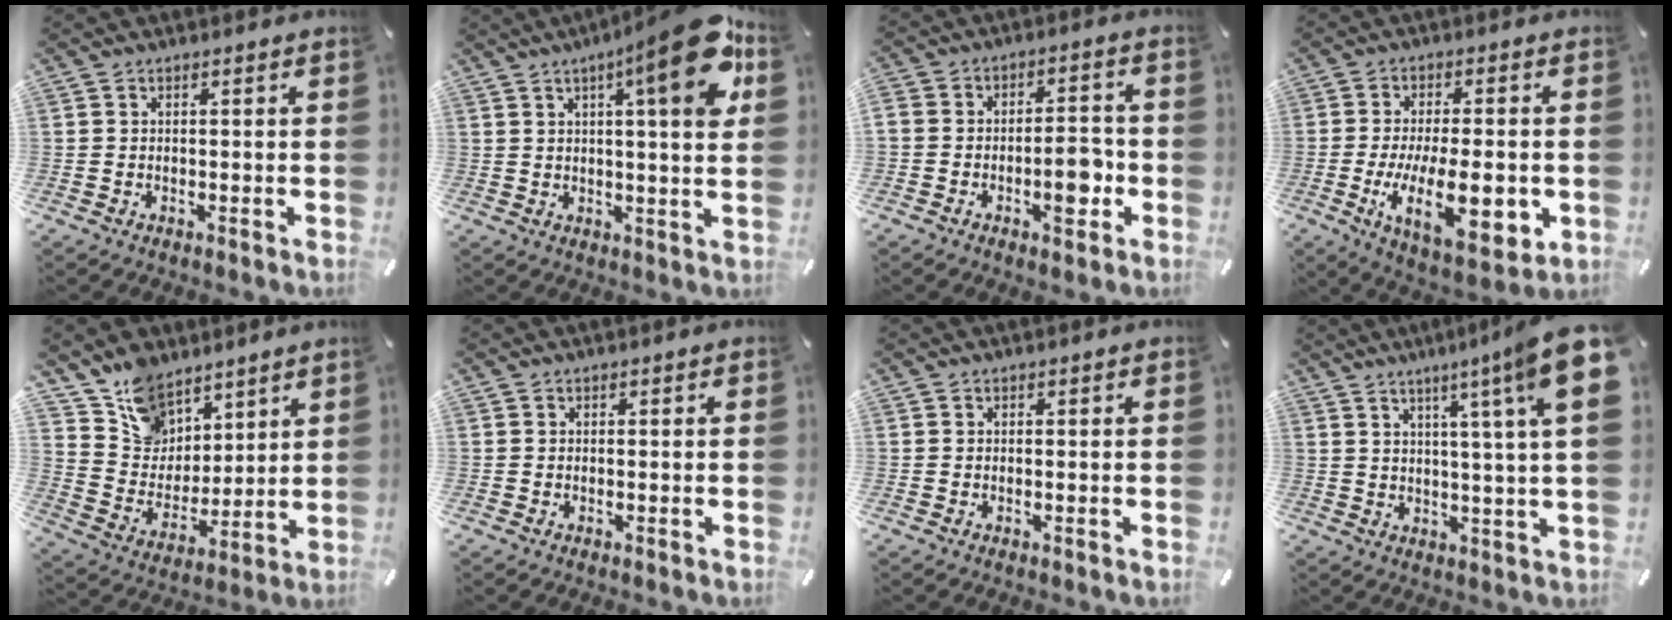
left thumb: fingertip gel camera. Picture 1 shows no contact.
{"total": 17.1, "force": [7.2, 2.8, 15.2], "torque": [-0.210, -0.038, 0.097]}
{"total": 8.3, "force": [-3.3, 4.4, 6.2], "torque": [-0.083, 0.021, -0.052]}
{"total": 18.2, "force": [-3.6, 7.2, 16.4], "torque": [-0.290, -0.013, -0.045]}
{"total": 12.0, "force": [9.2, 7.6, 0.8], "torque": [-0.040, -0.082, 0.186]}
{"total": 0.0}
{"total": 0.0}
{"total": 14.9, "force": [6.7, 0.6, 13.3], "torque": [-0.212, -0.041, 0.095]}